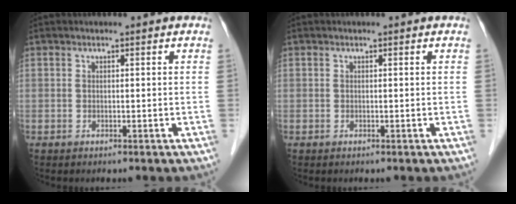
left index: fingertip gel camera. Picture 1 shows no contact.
{"total": 0.0}